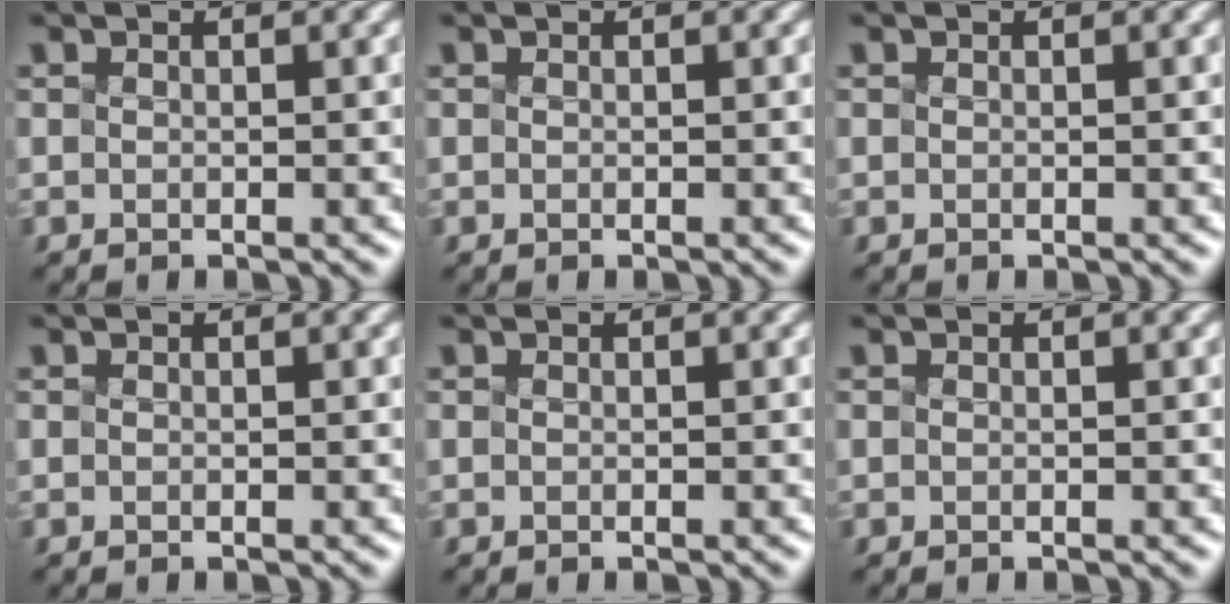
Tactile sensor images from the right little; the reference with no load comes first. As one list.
[{"total": 0.0}, {"total": 0.0}, {"total": 0.0}, {"total": 0.0}, {"total": 0.0}]